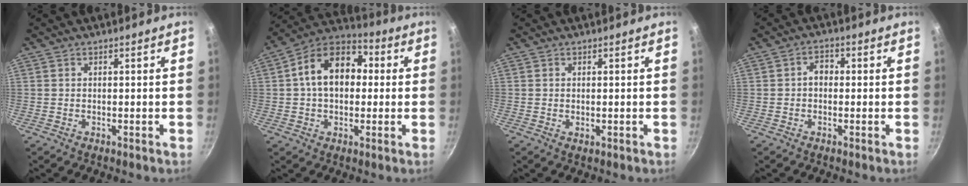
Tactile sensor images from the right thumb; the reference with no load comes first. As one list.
[{"total": 14.8, "force": [1.6, 10.3, 10.6], "torque": [-0.135, 0.034, 0.005]}, {"total": 0.8, "force": [-0.1, 0.3, 0.7], "torque": [-0.011, -0.002, -0.001]}, {"total": 2.8, "force": [-0.2, 2.2, 1.8], "torque": [-0.015, 0.012, -0.008]}]